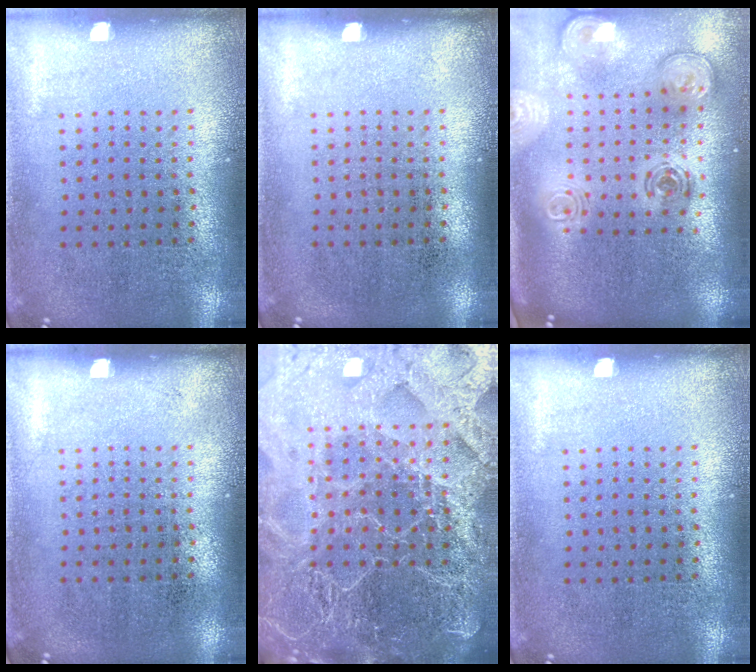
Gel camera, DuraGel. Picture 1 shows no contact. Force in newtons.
{"total": 0.0}
{"total": 2.9, "press": 2.0, "slide": 2.1}
{"total": 0.0}
{"total": 5.7, "press": 5.0, "slide": 2.7}
{"total": 0.0}